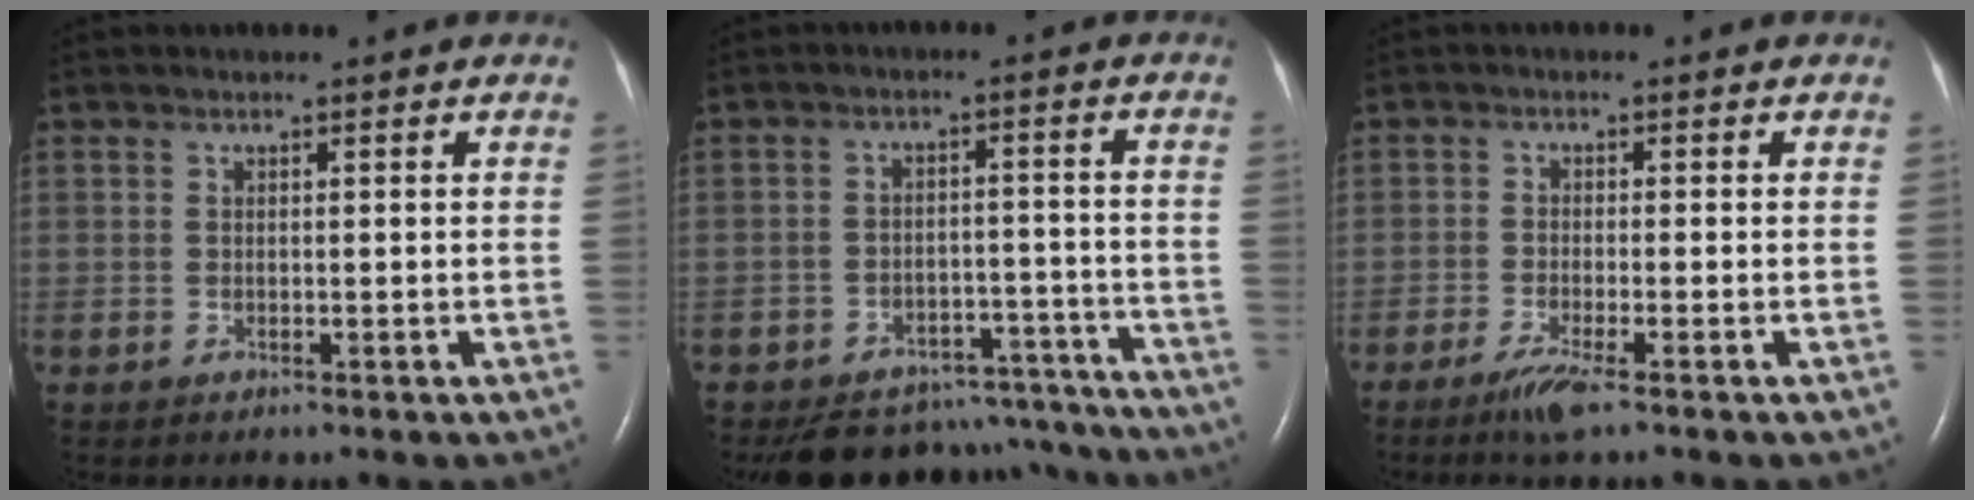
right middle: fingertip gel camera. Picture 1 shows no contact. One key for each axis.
{"total": 14.6, "fx": -13.4, "fy": 5.3, "fz": 2.0, "tx": -0.023, "ty": 0.031, "tz": -0.167}
{"total": 3.6, "fx": -2.5, "fy": 0.0, "fz": 2.6, "tx": -0.061, "ty": -0.010, "tz": -0.050}